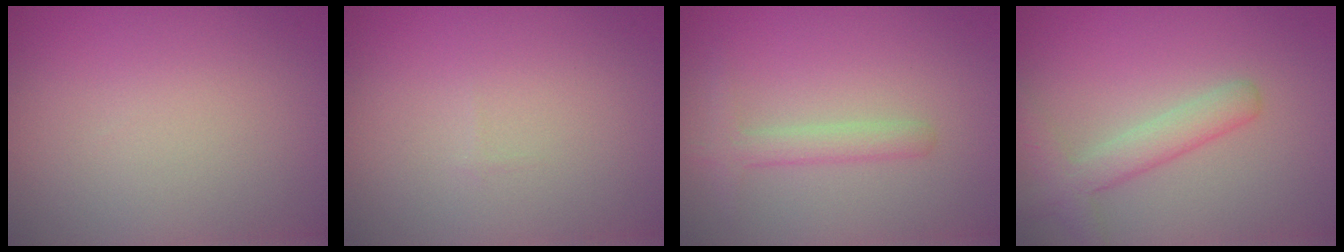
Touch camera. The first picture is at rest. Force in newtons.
{"total": 0.0}
{"total": 1.8, "press": 1.8, "slide": 0.1}
{"total": 3.0, "press": 3.0, "slide": 0.2}